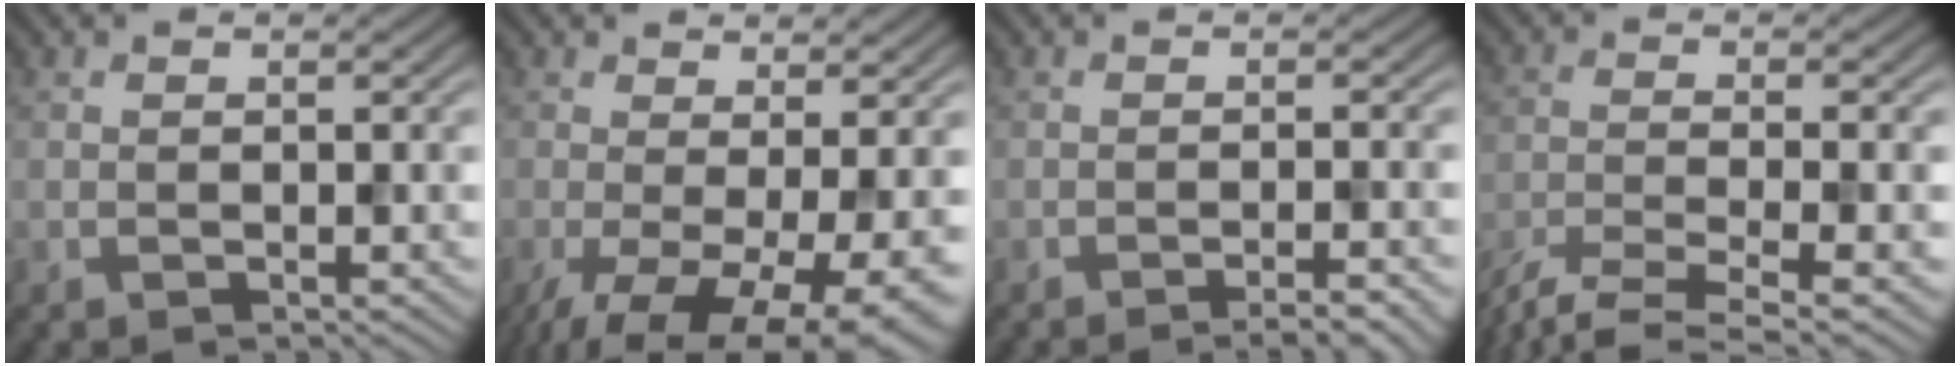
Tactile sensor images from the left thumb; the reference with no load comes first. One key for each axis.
{"total": 10.7, "fx": -3.6, "fy": 3.8, "fz": 9.3, "tx": -0.160, "ty": -0.025, "tz": -0.043}
{"total": 3.5, "fx": -2.3, "fy": 0.4, "fz": 2.6, "tx": -0.033, "ty": 0.011, "tz": -0.042}
{"total": 8.0, "fx": -6.0, "fy": 1.4, "fz": 5.1, "tx": -0.098, "ty": -0.011, "tz": -0.107}